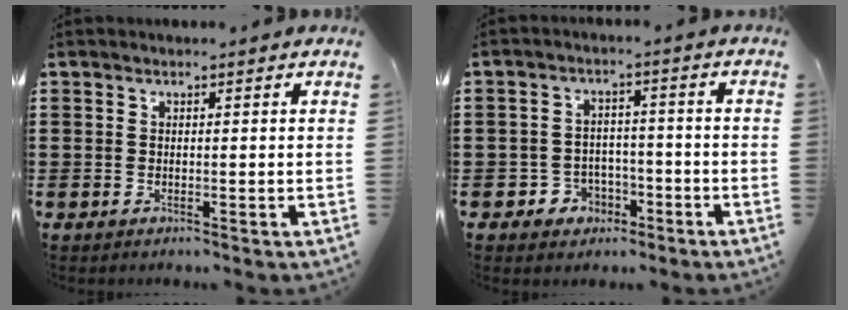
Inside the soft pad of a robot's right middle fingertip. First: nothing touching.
{"total": 3.8, "force": [-2.5, 2.8, 0.7], "torque": [-0.022, 0.010, -0.054]}